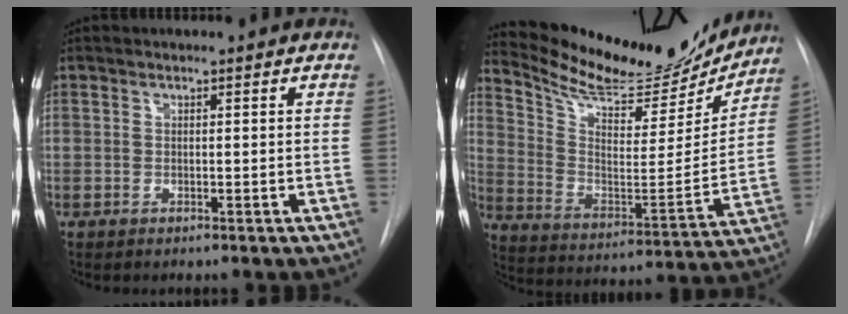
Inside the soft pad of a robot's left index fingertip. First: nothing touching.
{"total": 22.4, "force": [20.8, 4.6, 6.8], "torque": [-0.117, -0.039, 0.312]}